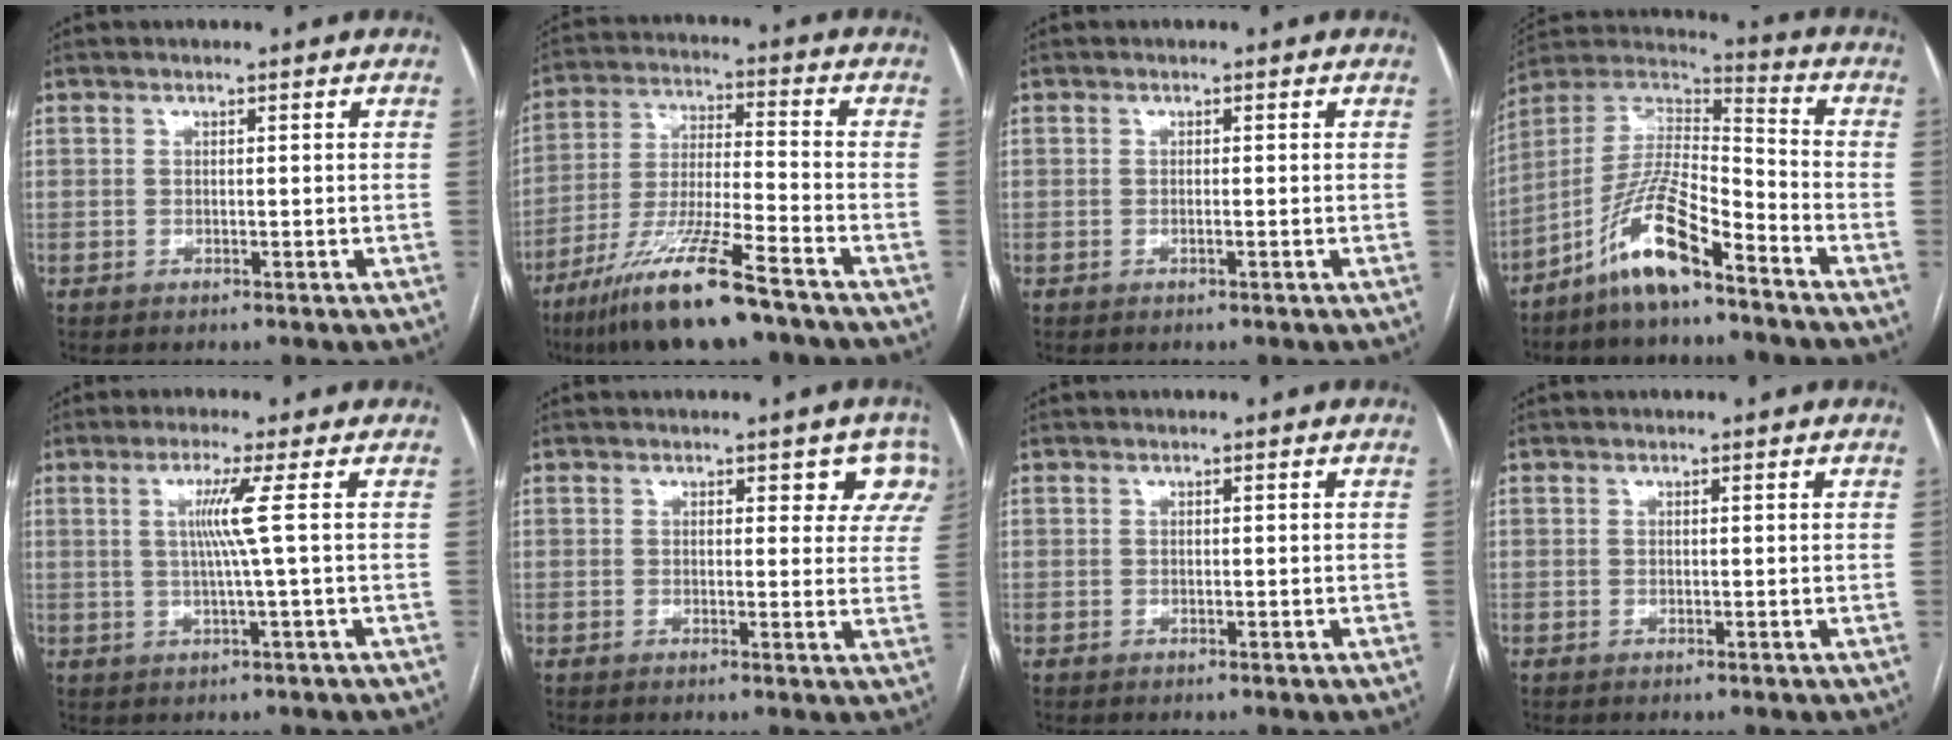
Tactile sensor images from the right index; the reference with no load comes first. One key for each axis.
{"total": 15.3, "fx": -10.4, "fy": 1.2, "fz": 11.1, "tx": -0.232, "ty": -0.036, "tz": -0.191}
{"total": 0.0}
{"total": 12.9, "fx": -8.5, "fy": 2.2, "fz": 9.4, "tx": -0.189, "ty": 0.013, "tz": -0.160}
{"total": 4.6, "fx": 0.7, "fy": -1.7, "fz": 4.2, "tx": -0.086, "ty": -0.003, "tz": 0.016}
{"total": 5.4, "fx": 3.6, "fy": 3.1, "fz": 2.5, "tx": 0.002, "ty": -0.003, "tz": 0.022}
{"total": 0.0}
{"total": 0.0}